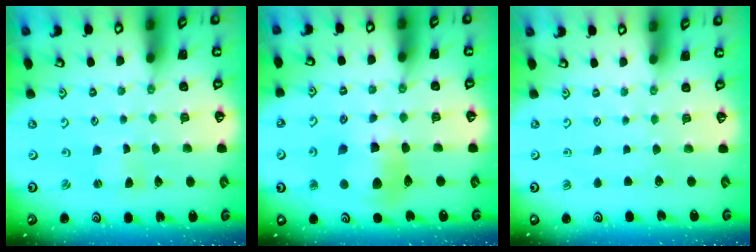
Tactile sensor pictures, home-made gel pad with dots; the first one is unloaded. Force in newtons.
{"total": 11.8, "press": 11.7, "slide": 1.6}
{"total": 0.0}